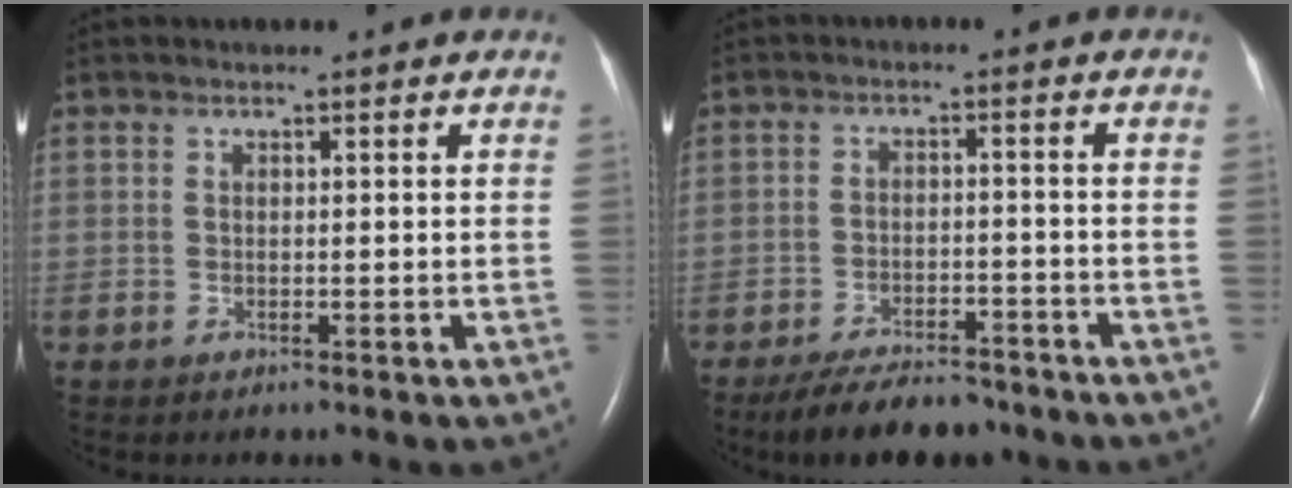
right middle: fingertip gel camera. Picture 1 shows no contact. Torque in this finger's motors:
{"motor_torque": [0.72, -0.79, 0.01, 0.00]}